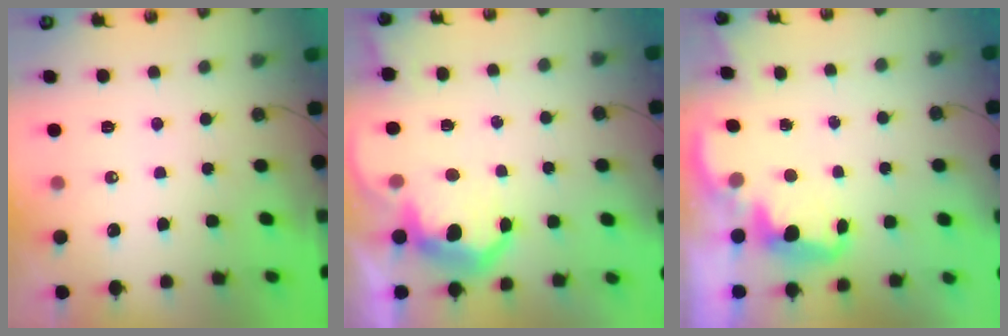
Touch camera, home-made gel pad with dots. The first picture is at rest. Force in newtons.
{"total": 8.2, "press": 8.2, "slide": 0.8}
{"total": 2.5, "press": 2.5, "slide": 0.5}